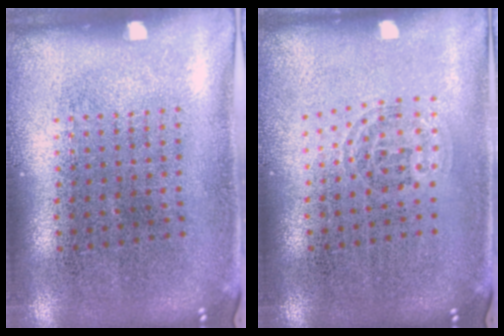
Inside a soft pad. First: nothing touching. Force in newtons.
{"total": 1.0, "press": 0.6, "slide": 0.7}